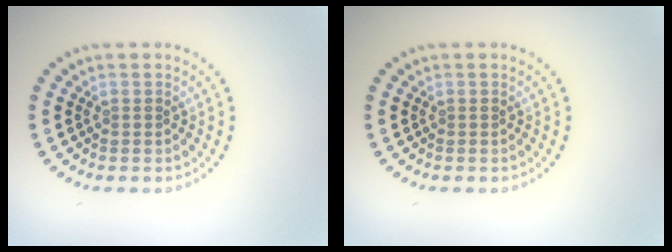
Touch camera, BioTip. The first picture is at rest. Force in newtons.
{"total": 0.0}